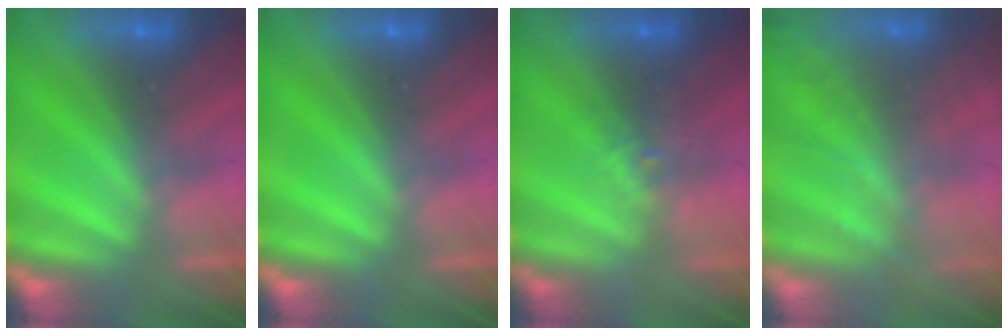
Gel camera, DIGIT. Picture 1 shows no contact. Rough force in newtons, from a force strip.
{"total": 0.0}
{"total": 2.1}
{"total": 9.4}